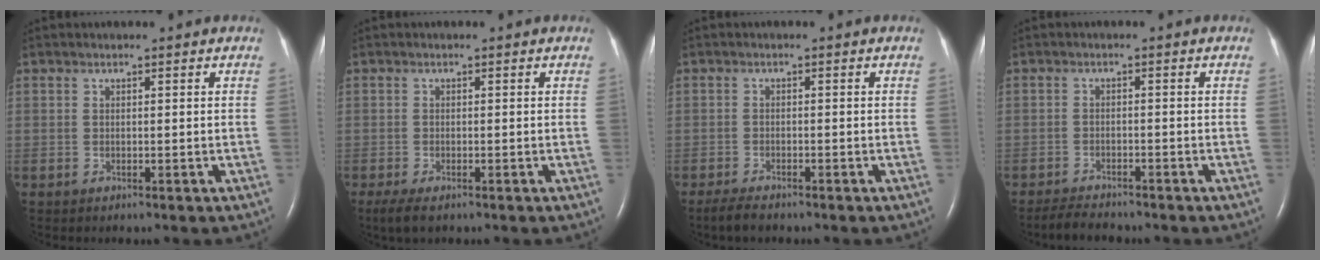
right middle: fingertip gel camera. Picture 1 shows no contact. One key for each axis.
{"total": 3.1, "fx": -2.0, "fy": 1.0, "fz": 2.1, "tx": -0.043, "ty": -0.008, "tz": -0.032}
{"total": 2.8, "fx": -2.3, "fy": 0.6, "fz": 1.4, "tx": -0.033, "ty": -0.007, "tz": -0.038}
{"total": 3.8, "fx": -3.5, "fy": 0.9, "fz": 1.2, "tx": -0.024, "ty": -0.010, "tz": -0.058}